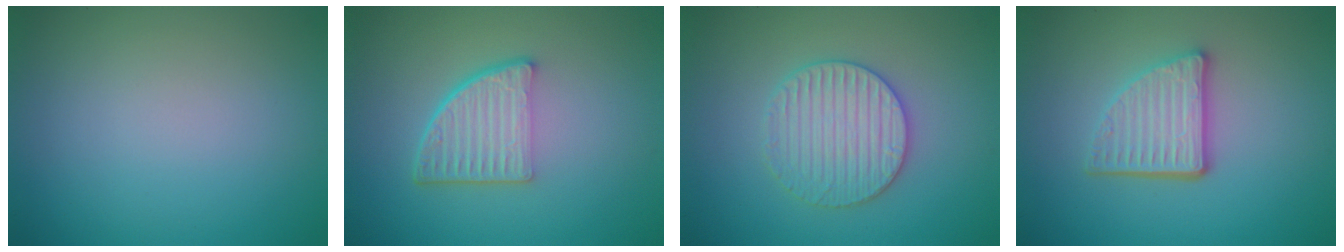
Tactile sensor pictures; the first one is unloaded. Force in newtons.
{"total": 4.9, "press": 3.4, "slide": 3.6}
{"total": 3.7, "press": 3.6, "slide": 0.8}
{"total": 4.2, "press": 3.3, "slide": 2.6}